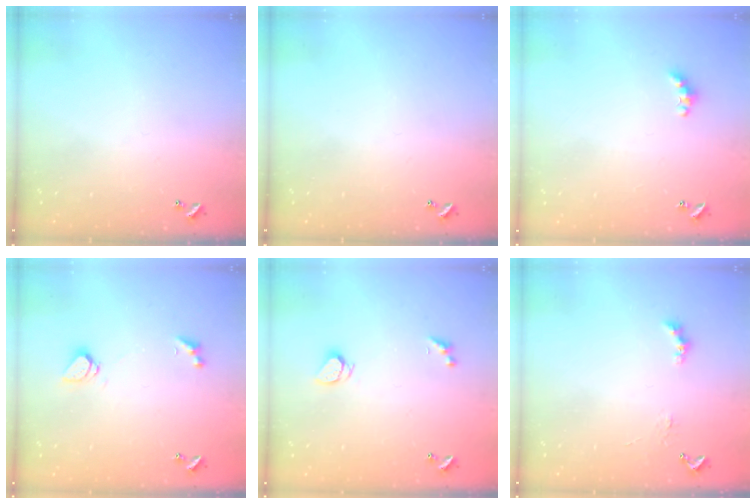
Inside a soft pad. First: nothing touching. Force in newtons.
{"total": 0.0}
{"total": 2.8, "press": 2.8, "slide": 0.6}
{"total": 2.2, "press": 2.2, "slide": 0.5}
{"total": 1.9, "press": 1.8, "slide": 0.3}
{"total": 2.0, "press": 1.9, "slide": 0.6}